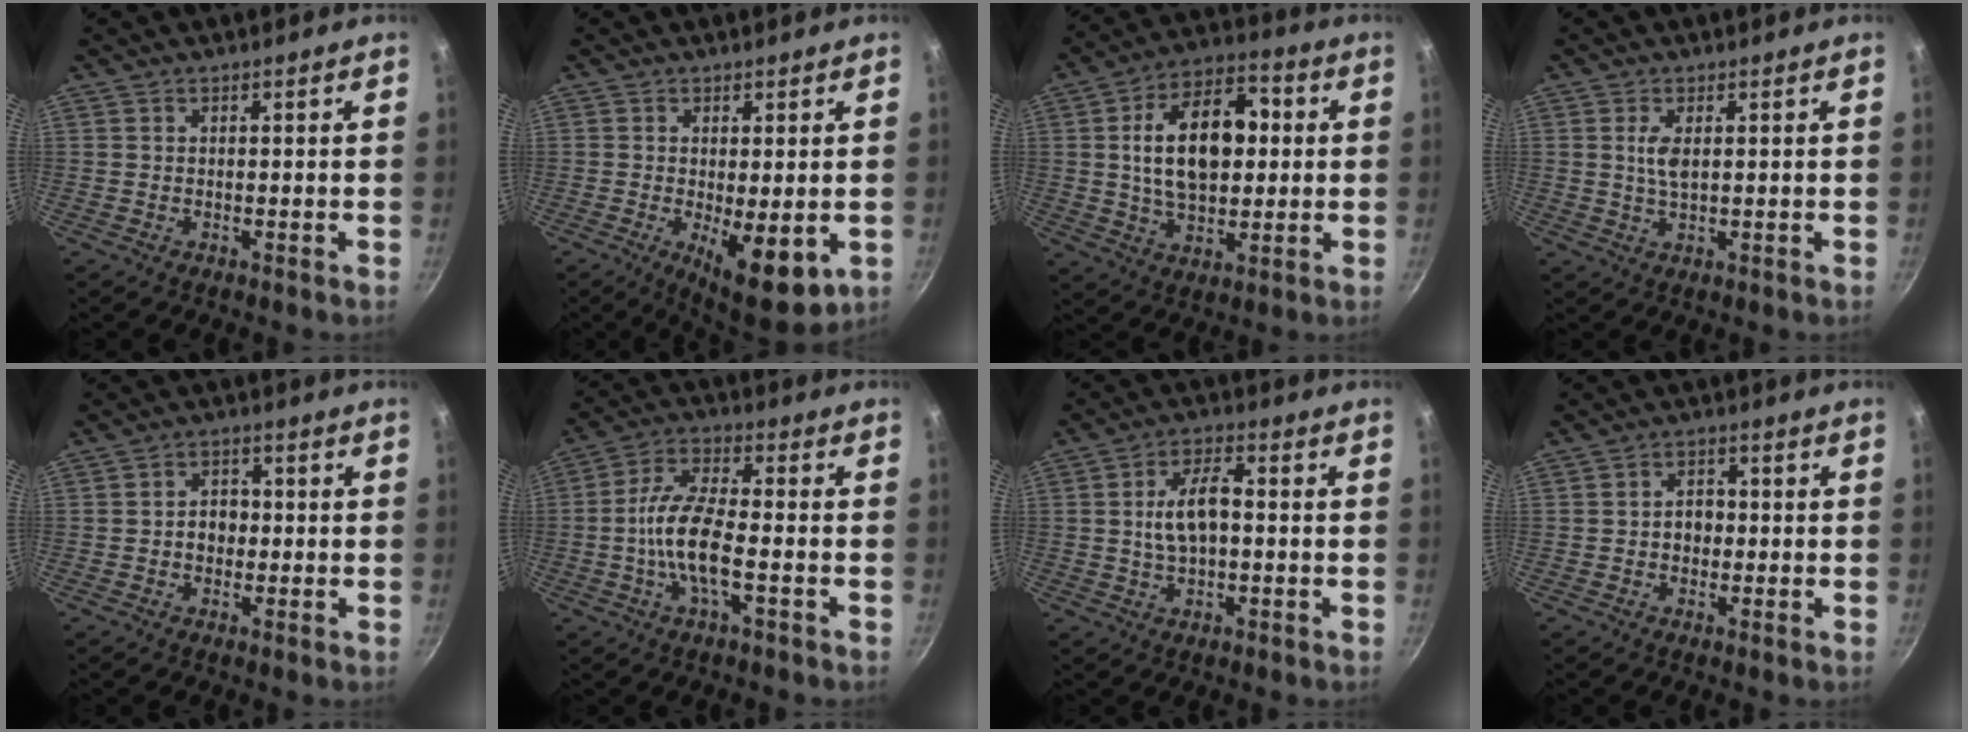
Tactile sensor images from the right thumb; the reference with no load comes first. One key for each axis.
{"total": 10.7, "fx": -2.8, "fy": 4.0, "fz": 9.5, "tx": -0.130, "ty": -0.022, "tz": -0.027}
{"total": 17.6, "fx": 2.2, "fy": 10.3, "fz": 14.1, "tx": -0.210, "ty": 0.014, "tz": 0.033}
{"total": 3.4, "fx": 0.7, "fy": 1.4, "fz": 3.0, "tx": -0.066, "ty": -0.004, "tz": 0.018}
{"total": 4.1, "fx": -0.4, "fy": 3.2, "fz": 2.5, "tx": -0.020, "ty": 0.012, "tz": -0.013}
{"total": 11.3, "fx": -2.3, "fy": 4.2, "fz": 10.2, "tx": -0.213, "ty": 0.029, "tz": -0.047}
{"total": 8.2, "fx": 0.2, "fy": 4.2, "fz": 7.1, "tx": -0.128, "ty": 0.016, "tz": 0.001}
{"total": 3.6, "fx": -0.4, "fy": 2.9, "fz": 2.2, "tx": -0.017, "ty": 0.012, "tz": -0.012}